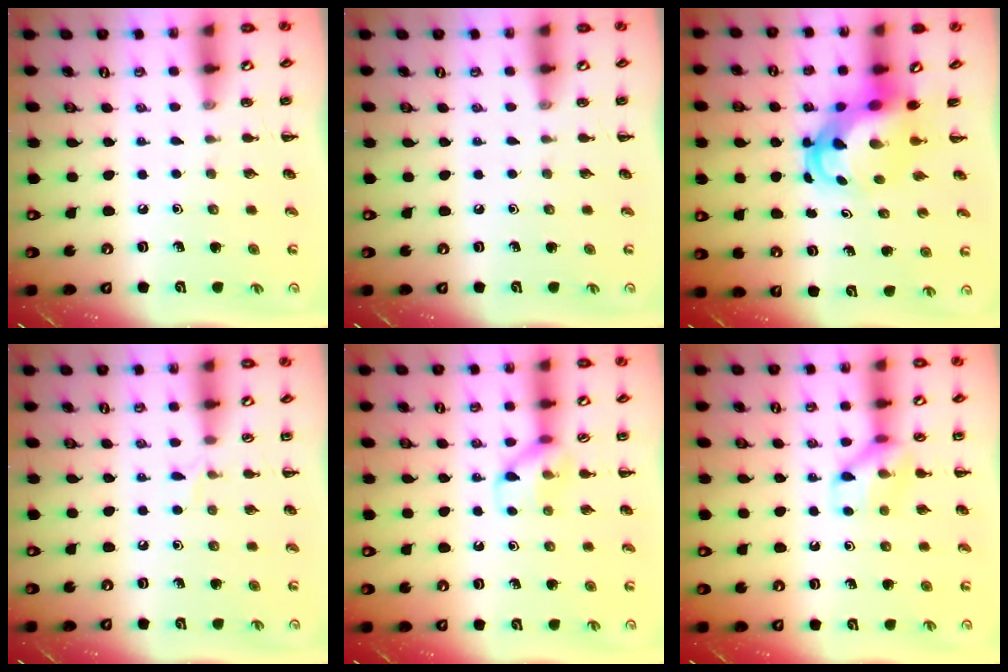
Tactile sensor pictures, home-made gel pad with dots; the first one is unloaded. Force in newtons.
{"total": 0.0}
{"total": 5.9, "press": 5.6, "slide": 1.7}
{"total": 4.3, "press": 4.1, "slide": 1.3}
{"total": 9.1, "press": 9.1, "slide": 0.6}
{"total": 9.5, "press": 9.5, "slide": 0.2}